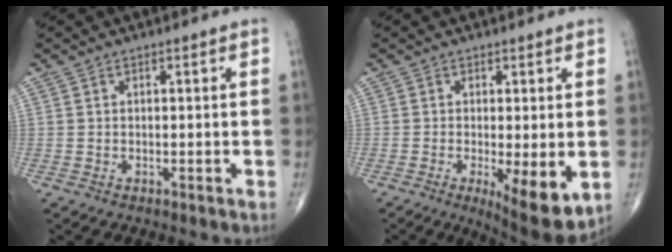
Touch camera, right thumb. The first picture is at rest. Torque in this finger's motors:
{"motor_torque": [-0.23, 0.36, 0.08, -0.05, 0.04]}